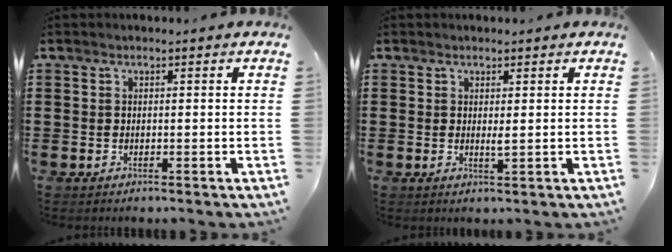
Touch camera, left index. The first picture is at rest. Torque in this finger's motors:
{"motor_torque": [0.49, -0.15, 0.07, 0.03]}